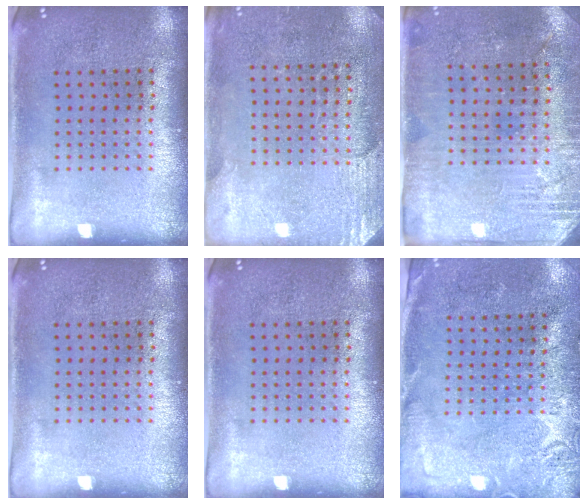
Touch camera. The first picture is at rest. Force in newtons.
{"total": 2.8, "press": 2.6, "slide": 1.0}
{"total": 2.8, "press": 2.7, "slide": 0.8}
{"total": 0.0}
{"total": 0.0}
{"total": 2.7, "press": 2.4, "slide": 1.1}